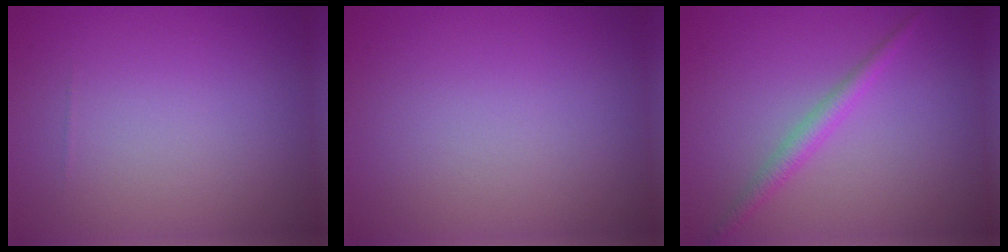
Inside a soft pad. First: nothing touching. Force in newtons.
{"total": 0.0}
{"total": 2.0, "press": 2.0, "slide": 0.0}